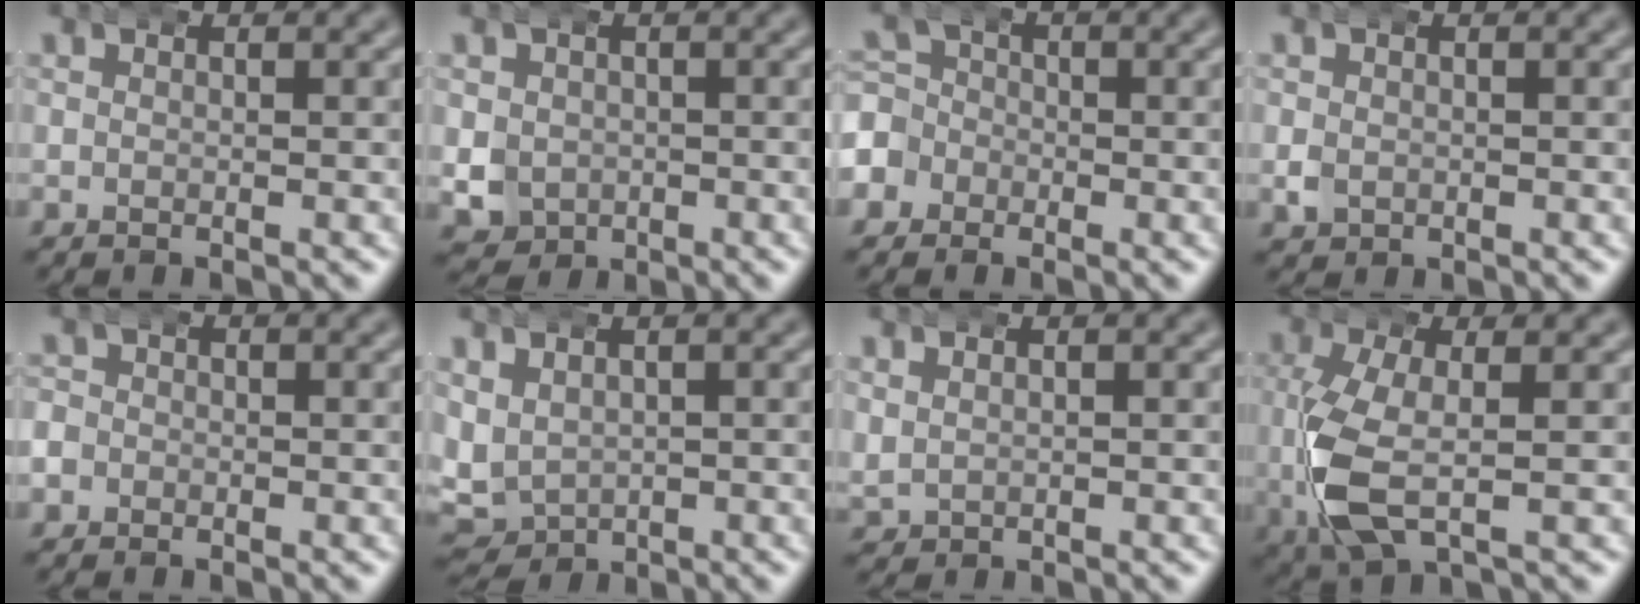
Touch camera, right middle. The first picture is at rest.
{"total": 4.6, "force": [-0.8, 4.2, 1.7], "torque": [-0.041, -0.028, -0.004]}
{"total": 5.8, "force": [-1.9, 5.4, 1.0], "torque": [-0.027, -0.010, -0.044]}
{"total": 1.3, "force": [-0.1, 1.1, 0.5], "torque": [-0.014, -0.003, 0.001]}
{"total": 2.7, "force": [-0.5, 2.6, 0.6], "torque": [-0.027, -0.003, -0.017]}
{"total": 7.3, "force": [-0.7, 6.7, 2.9], "torque": [-0.083, -0.032, -0.001]}
{"total": 1.7, "force": [0.8, 1.4, 0.7], "torque": [-0.014, 0.000, 0.018]}
{"total": 6.6, "force": [-1.1, 3.7, 5.3], "torque": [-0.131, -0.011, -0.007]}